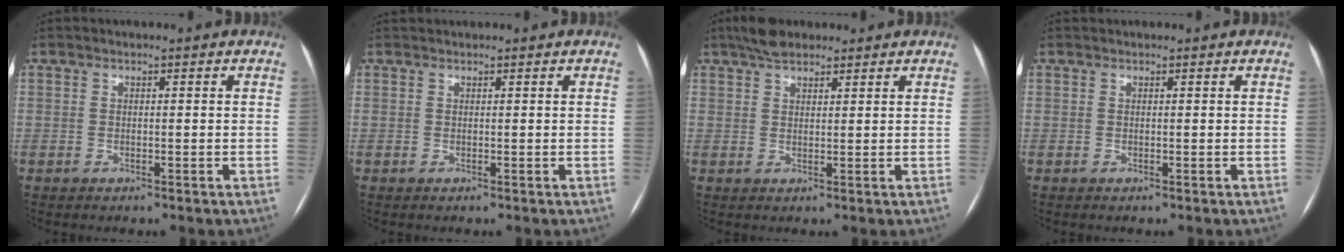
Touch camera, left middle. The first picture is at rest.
{"total": 1.3, "force": [1.3, 0.2, 0.2], "torque": [-0.008, 0.028, 0.025]}
{"total": 4.5, "force": [3.6, 1.8, 2.0], "torque": [-0.043, 0.017, 0.064]}
{"total": 0.6, "force": [0.6, 0.1, 0.0], "torque": [-0.004, 0.020, 0.014]}